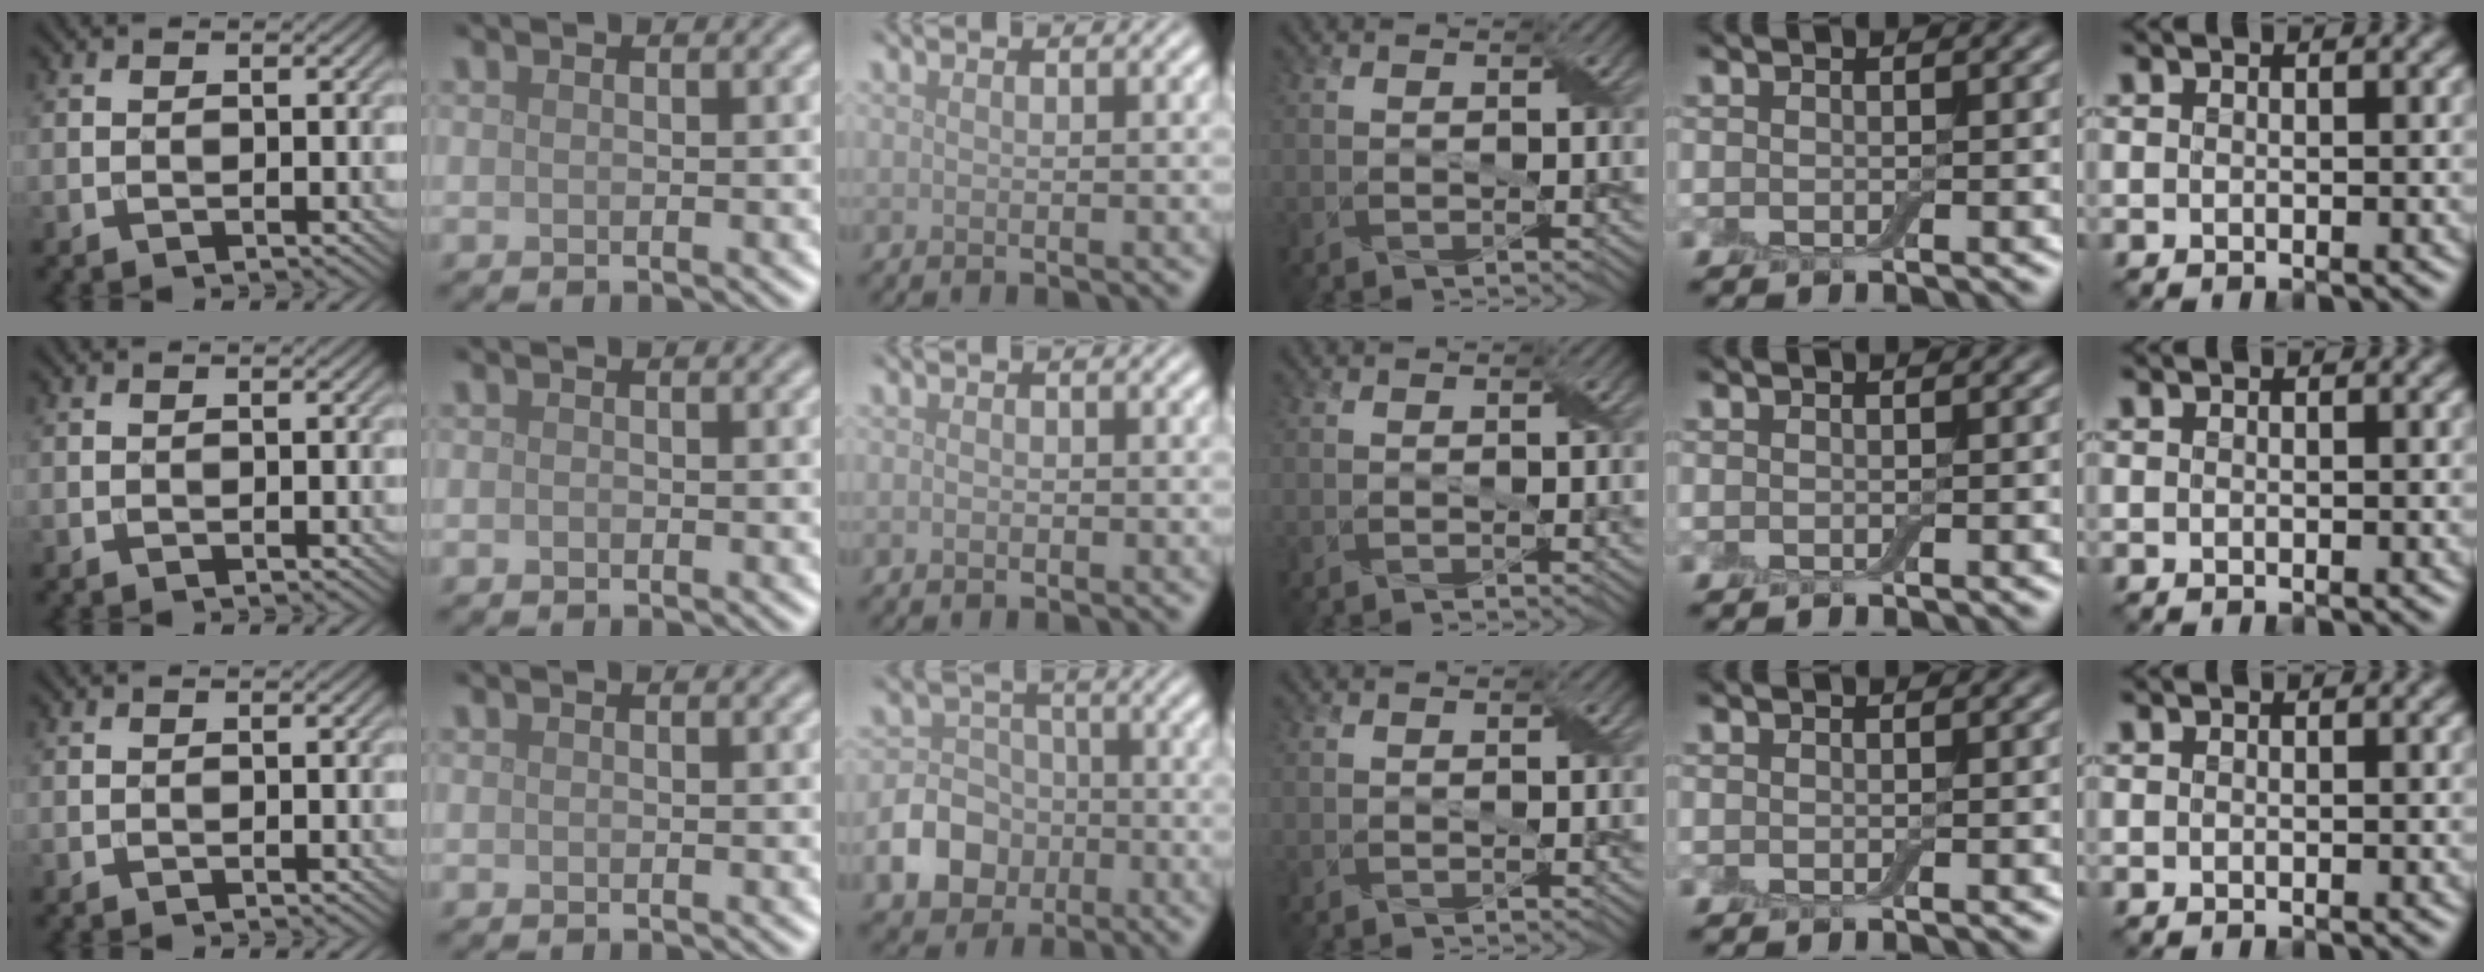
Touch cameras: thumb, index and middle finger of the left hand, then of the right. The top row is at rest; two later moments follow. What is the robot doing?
{"motion": "fold", "object": "aluminum foil"}